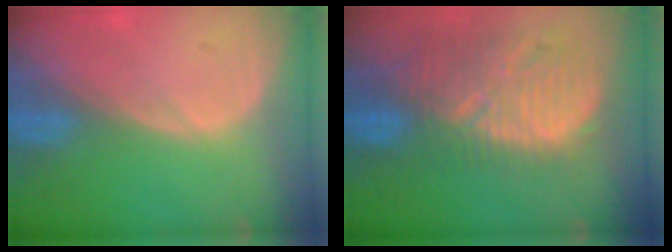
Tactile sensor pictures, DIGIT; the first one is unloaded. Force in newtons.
{"total": 12.6, "press": 11.2, "slide": 5.8}